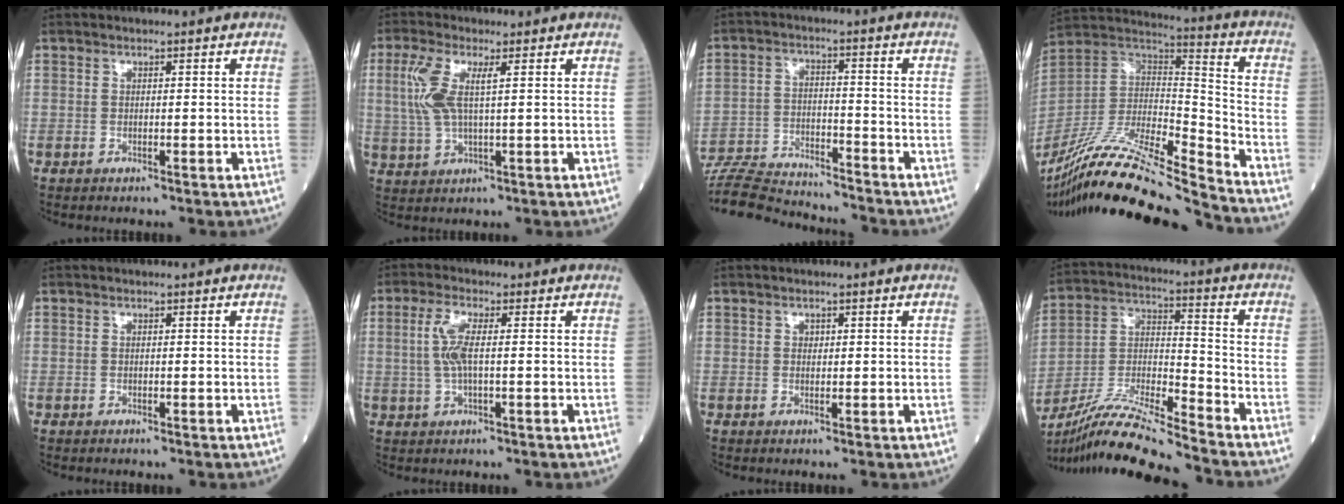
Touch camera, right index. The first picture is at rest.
{"total": 6.4, "force": [1.7, 1.6, 6.0], "torque": [-0.155, 0.009, 0.034]}
{"total": 14.7, "force": [-14.2, 1.0, 3.8], "torque": [-0.067, 0.000, -0.232]}
{"total": 23.3, "force": [-20.5, 0.4, 11.2], "torque": [-0.243, -0.012, -0.371]}
{"total": 0.0}
{"total": 4.7, "force": [0.4, 0.9, 4.6], "torque": [-0.108, 0.003, 0.005]}
{"total": 0.7, "force": [0.2, 0.6, 0.3], "torque": [-0.001, 0.001, 0.002]}
{"total": 16.0, "force": [-14.3, -0.7, 7.2], "torque": [-0.138, -0.009, -0.265]}